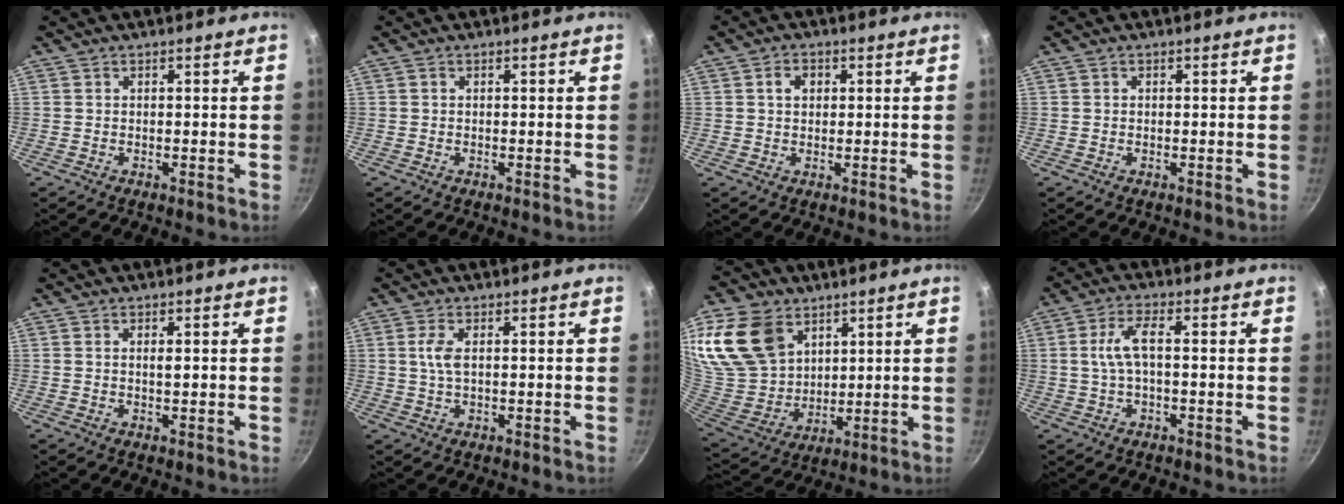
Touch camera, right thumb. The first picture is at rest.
{"total": 0.0}
{"total": 2.9, "force": [0.7, 2.3, 1.7], "torque": [-0.015, 0.003, 0.009]}
{"total": 0.0}
{"total": 0.8, "force": [0.3, 0.1, 0.8], "torque": [-0.012, -0.002, 0.004]}
{"total": 3.2, "force": [0.5, 1.2, 2.9], "torque": [-0.067, 0.002, 0.011]}
{"total": 20.6, "force": [10.0, 14.5, 10.6], "torque": [-0.203, -0.033, 0.205]}
{"total": 5.7, "force": [0.0, 2.2, 5.3], "torque": [-0.117, 0.018, -0.003]}